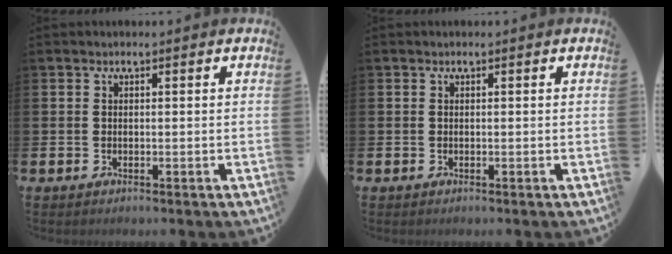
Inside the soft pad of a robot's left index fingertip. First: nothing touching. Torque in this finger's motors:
{"motor_torque": [0.00, 0.00, 0.00, -0.01]}